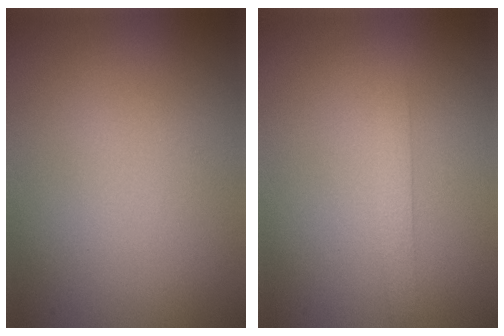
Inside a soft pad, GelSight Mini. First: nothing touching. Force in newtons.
{"total": 1.5, "press": 1.4, "slide": 0.1}